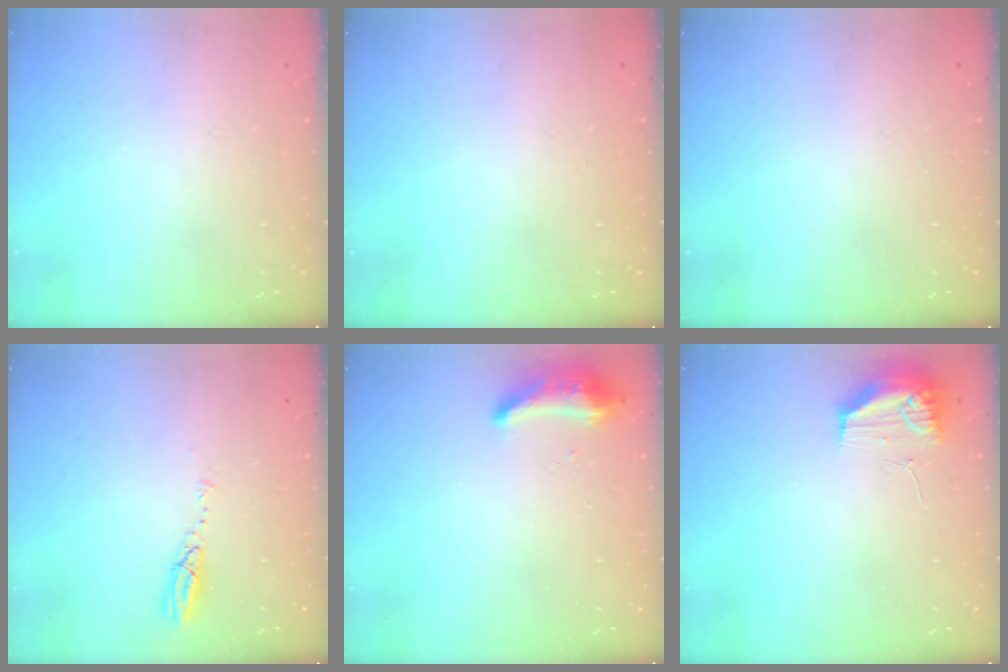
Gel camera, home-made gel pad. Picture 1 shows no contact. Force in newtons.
{"total": 0.0}
{"total": 0.0}
{"total": 3.8, "press": 3.8, "slide": 0.3}
{"total": 9.6, "press": 9.6, "slide": 0.5}
{"total": 10.3, "press": 10.2, "slide": 1.1}